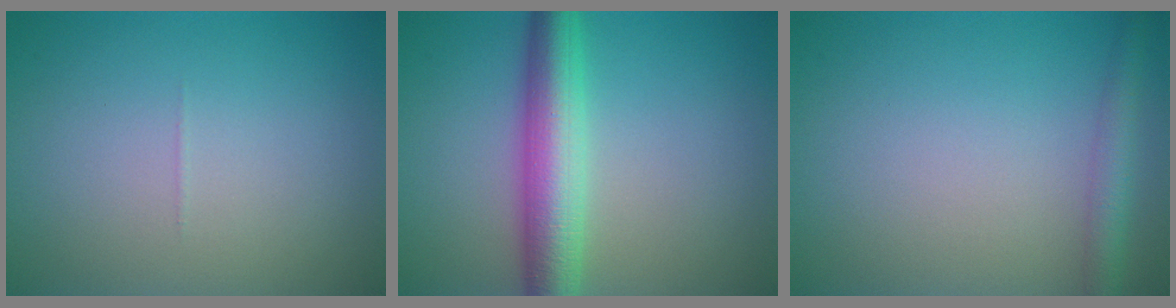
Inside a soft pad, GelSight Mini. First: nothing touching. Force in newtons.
{"total": 6.3, "press": 6.3, "slide": 0.1}
{"total": 2.6, "press": 2.6, "slide": 0.0}